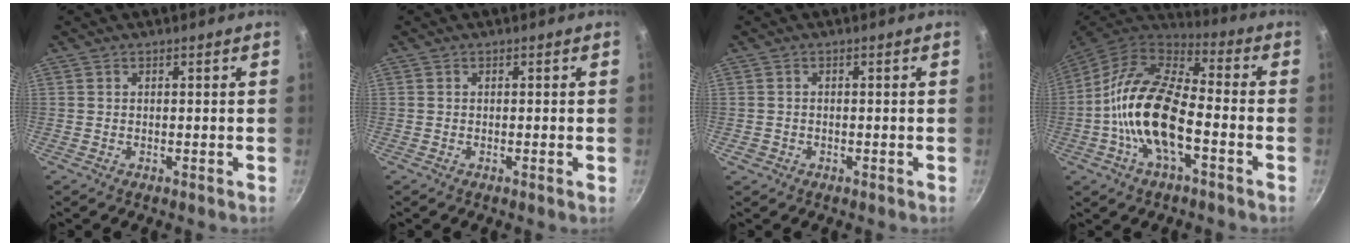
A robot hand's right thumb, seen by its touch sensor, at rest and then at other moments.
{"total": 0.6, "force": [-0.3, -0.1, 0.5], "torque": [-0.009, 0.000, -0.007]}
{"total": 1.2, "force": [-0.6, 0.9, 0.3], "torque": [-0.009, 0.003, -0.006]}
{"total": 18.0, "force": [-4.3, 8.3, 15.4], "torque": [-0.279, 0.038, -0.099]}